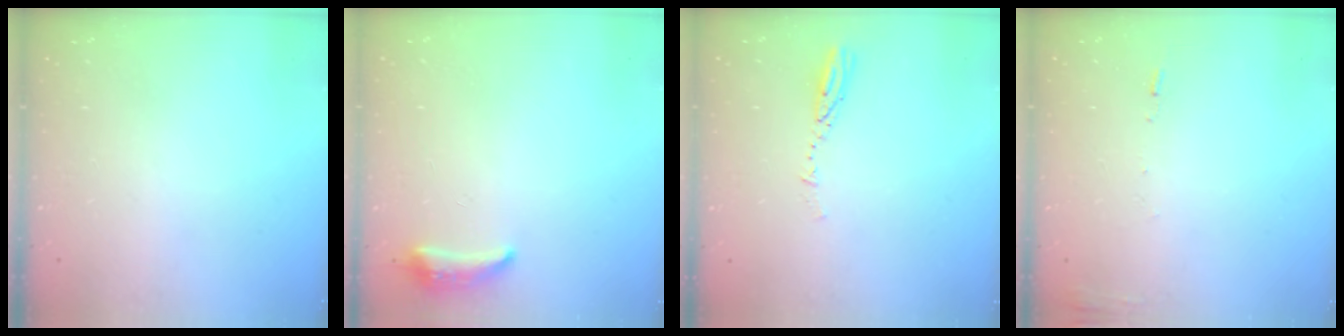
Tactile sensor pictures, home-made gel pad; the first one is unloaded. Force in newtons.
{"total": 6.4, "press": 6.4, "slide": 0.8}
{"total": 3.8, "press": 3.8, "slide": 0.3}
{"total": 7.2, "press": 7.2, "slide": 0.7}